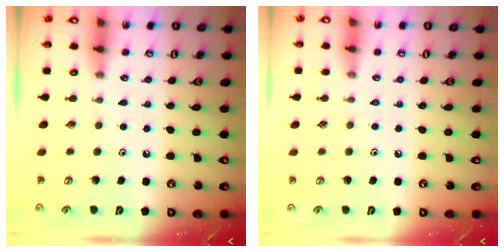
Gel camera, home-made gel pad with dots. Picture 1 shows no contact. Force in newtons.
{"total": 2.0, "press": 2.0, "slide": 0.4}